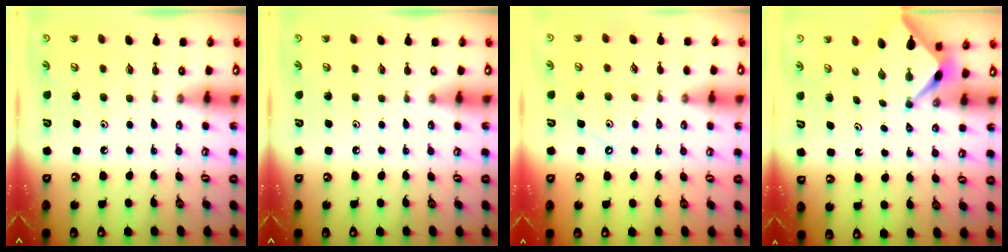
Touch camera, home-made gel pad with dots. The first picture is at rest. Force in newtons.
{"total": 0.0}
{"total": 3.3, "press": 3.3, "slide": 0.4}
{"total": 2.5, "press": 2.5, "slide": 0.3}